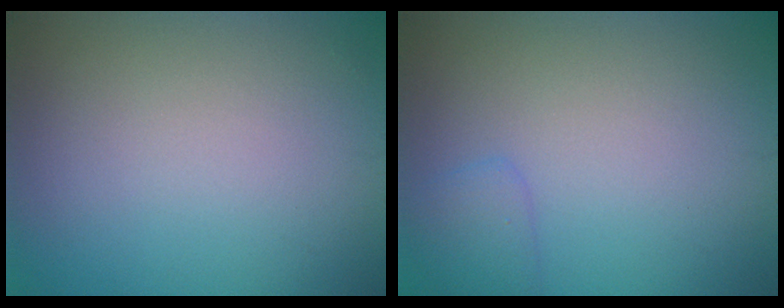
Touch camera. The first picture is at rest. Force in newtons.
{"total": 1.3, "press": 1.3, "slide": 0.1}